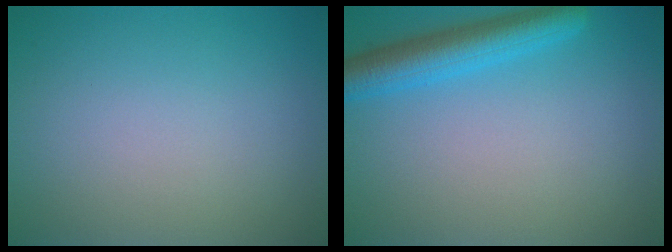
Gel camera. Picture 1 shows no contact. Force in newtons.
{"total": 4.5, "press": 4.5, "slide": 0.2}